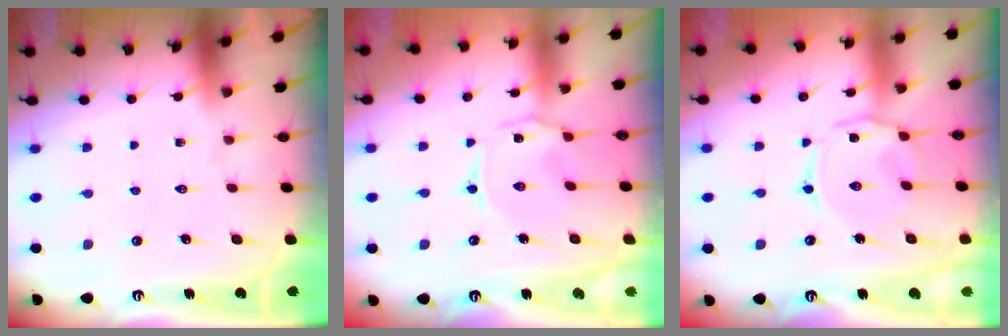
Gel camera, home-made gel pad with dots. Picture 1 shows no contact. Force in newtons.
{"total": 1.5, "press": 1.4, "slide": 0.5}
{"total": 3.8, "press": 3.8, "slide": 0.5}